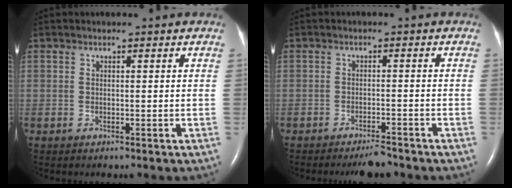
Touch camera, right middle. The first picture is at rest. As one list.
[{"total": 3.1, "force": [-2.8, 0.4, 1.2], "torque": [-0.021, -0.007, -0.044]}]